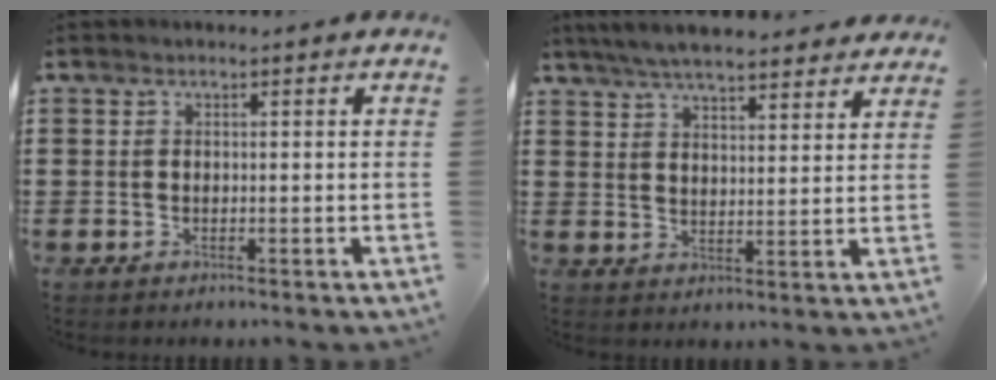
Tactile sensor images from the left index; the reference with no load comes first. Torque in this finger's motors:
{"motor_torque": [2.14, 0.00, 0.61, 0.20]}